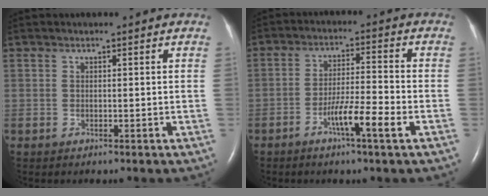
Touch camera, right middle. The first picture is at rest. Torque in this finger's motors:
{"motor_torque": [0.58, -0.57, 0.09, 0.10]}